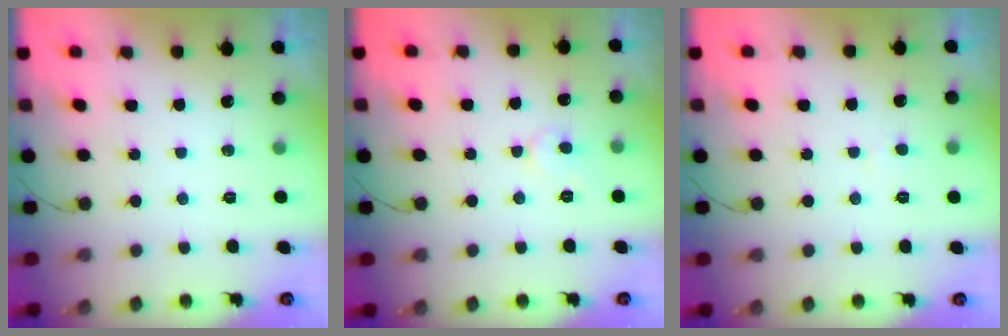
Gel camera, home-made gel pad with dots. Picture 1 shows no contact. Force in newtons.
{"total": 5.1, "press": 5.0, "slide": 0.4}
{"total": 1.8, "press": 1.7, "slide": 0.1}